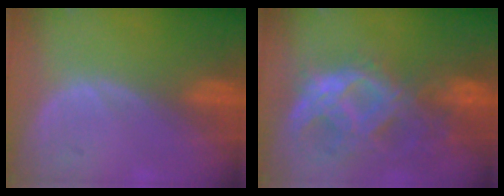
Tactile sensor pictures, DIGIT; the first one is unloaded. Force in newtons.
{"total": 10.9, "press": 9.3, "slide": 5.7}